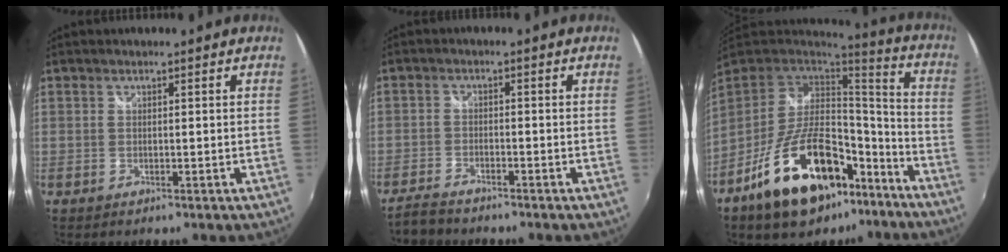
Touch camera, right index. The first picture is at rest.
{"total": 5.0, "force": [-4.5, 1.4, 1.8], "torque": [-0.054, -0.013, -0.085]}
{"total": 24.5, "force": [-14.2, 11.9, 16.0], "torque": [-0.296, 0.008, -0.210]}